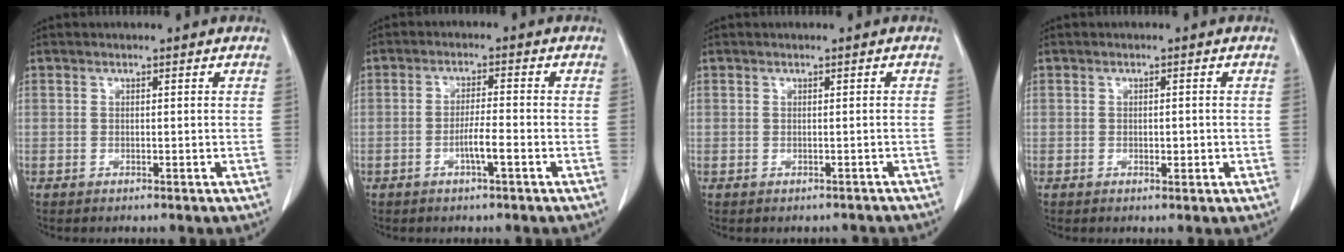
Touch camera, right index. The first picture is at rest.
{"total": 3.7, "force": [-1.5, 0.1, 3.4], "torque": [-0.061, -0.001, -0.029]}
{"total": 1.7, "force": [-1.4, 1.0, 0.1], "torque": [0.003, 0.008, -0.017]}
{"total": 1.5, "force": [-0.3, 0.8, 1.2], "torque": [-0.019, -0.001, 0.000]}